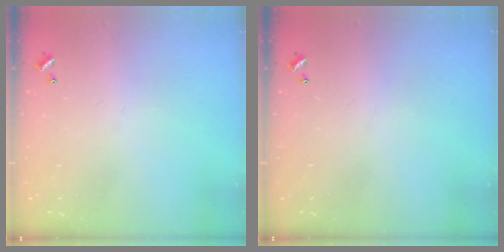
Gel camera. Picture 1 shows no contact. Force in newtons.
{"total": 0.0}